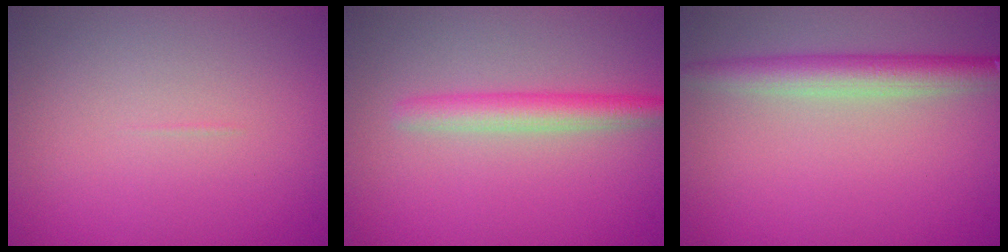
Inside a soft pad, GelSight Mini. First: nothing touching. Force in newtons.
{"total": 2.9, "press": 2.9, "slide": 0.1}
{"total": 3.8, "press": 3.8, "slide": 0.2}